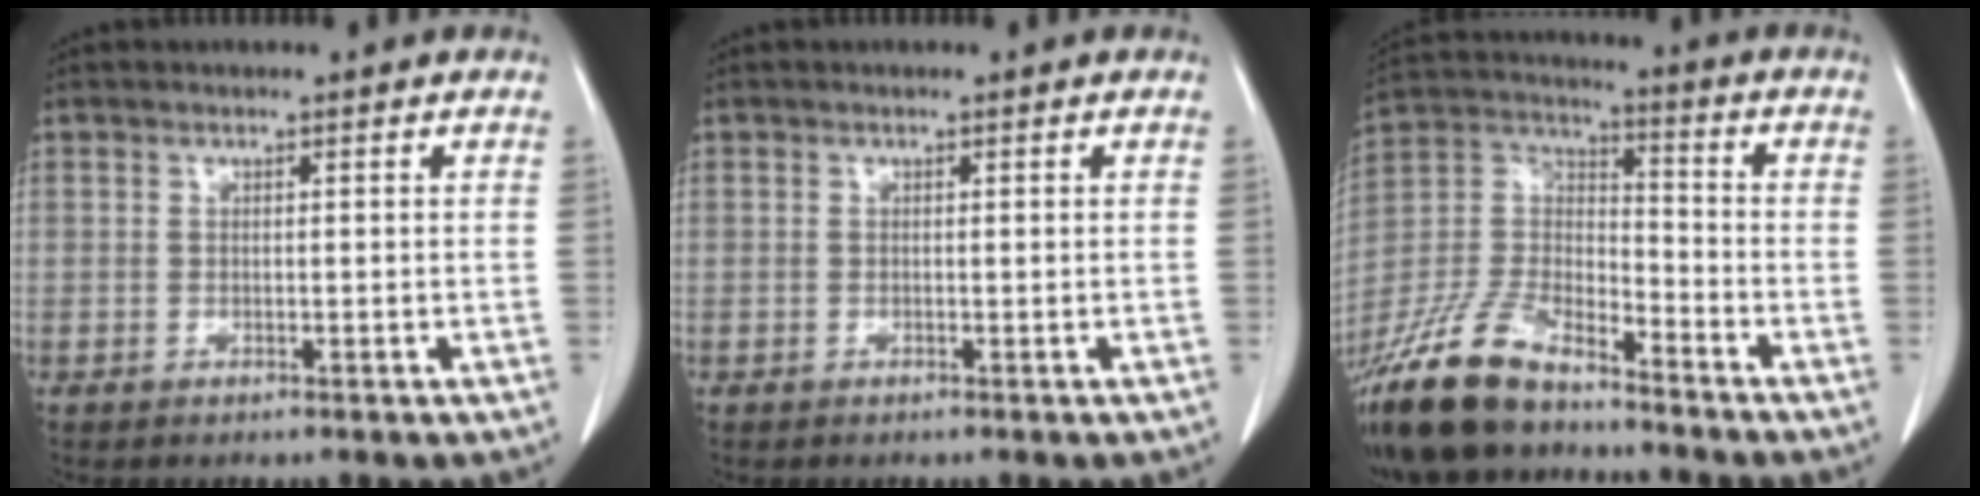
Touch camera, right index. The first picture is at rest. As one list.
[{"total": 0.0}, {"total": 14.4, "force": [-11.8, 4.5, 6.9], "torque": [-0.146, 0.004, -0.230]}]